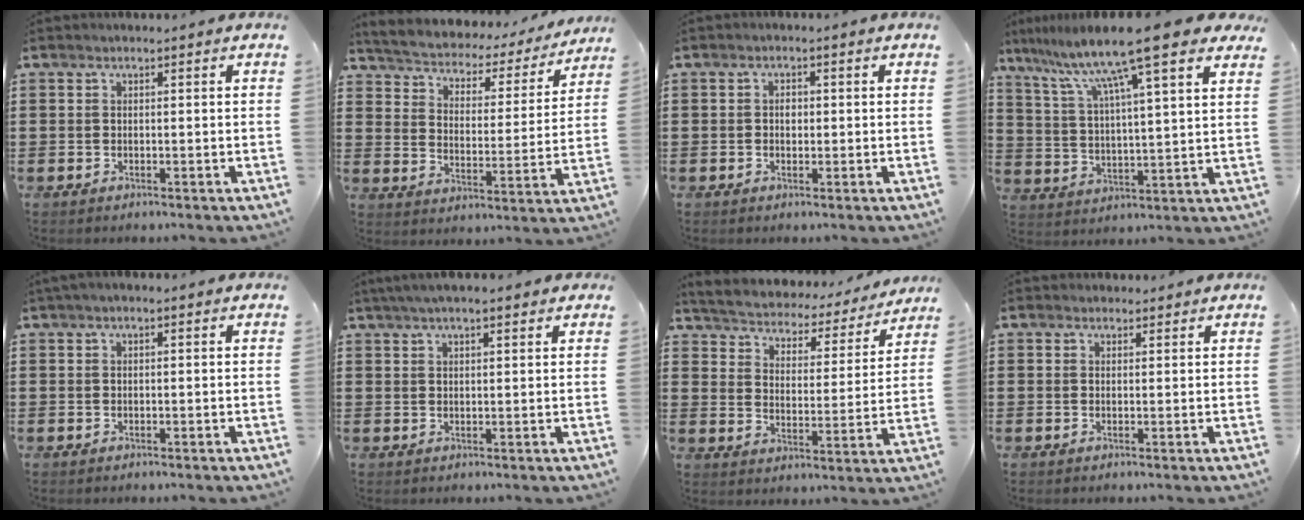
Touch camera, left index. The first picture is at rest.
{"total": 2.7, "force": [2.6, 0.9, 0.1], "torque": [-0.024, -0.025, 0.031]}
{"total": 1.4, "force": [0.0, 1.0, 1.0], "torque": [-0.022, 0.006, -0.001]}
{"total": 13.1, "force": [10.0, 0.4, 8.4], "torque": [-0.180, -0.052, 0.159]}
{"total": 0.9, "force": [0.4, 0.2, 0.8], "torque": [-0.016, 0.002, 0.007]}
{"total": 3.6, "force": [2.8, 0.6, 2.2], "torque": [-0.047, 0.007, 0.051]}
{"total": 3.0, "force": [2.9, 0.5, -0.1], "torque": [-0.022, -0.028, 0.039]}
{"total": 1.4, "force": [1.3, 0.6, -0.1], "torque": [-0.002, 0.004, 0.026]}